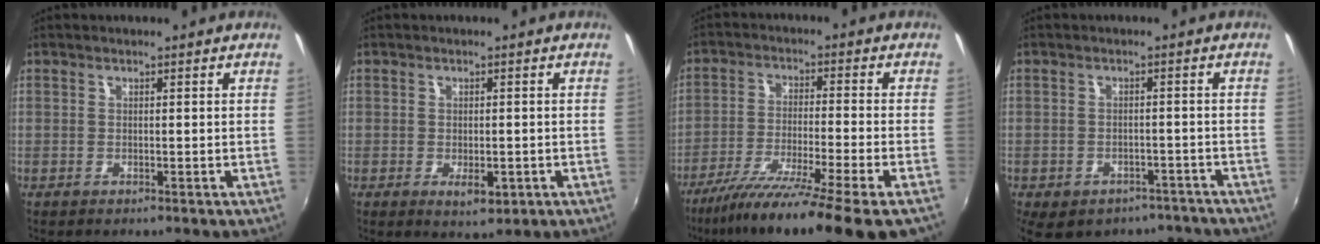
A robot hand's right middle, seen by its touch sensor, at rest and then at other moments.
{"total": 3.3, "force": [-1.0, 1.7, 2.6], "torque": [-0.045, -0.009, -0.012]}
{"total": 18.1, "force": [-13.6, -1.0, 11.8], "torque": [-0.215, -0.062, -0.219]}
{"total": 13.7, "force": [-10.1, 7.4, 5.6], "torque": [-0.125, -0.009, -0.121]}